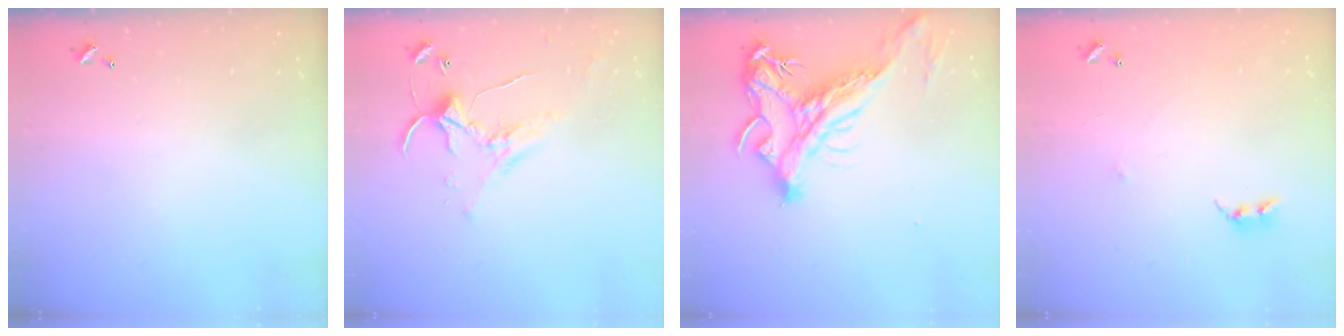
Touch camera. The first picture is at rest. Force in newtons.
{"total": 1.5, "press": 1.5, "slide": 0.3}
{"total": 5.9, "press": 5.6, "slide": 1.9}
{"total": 4.4, "press": 4.4, "slide": 0.3}